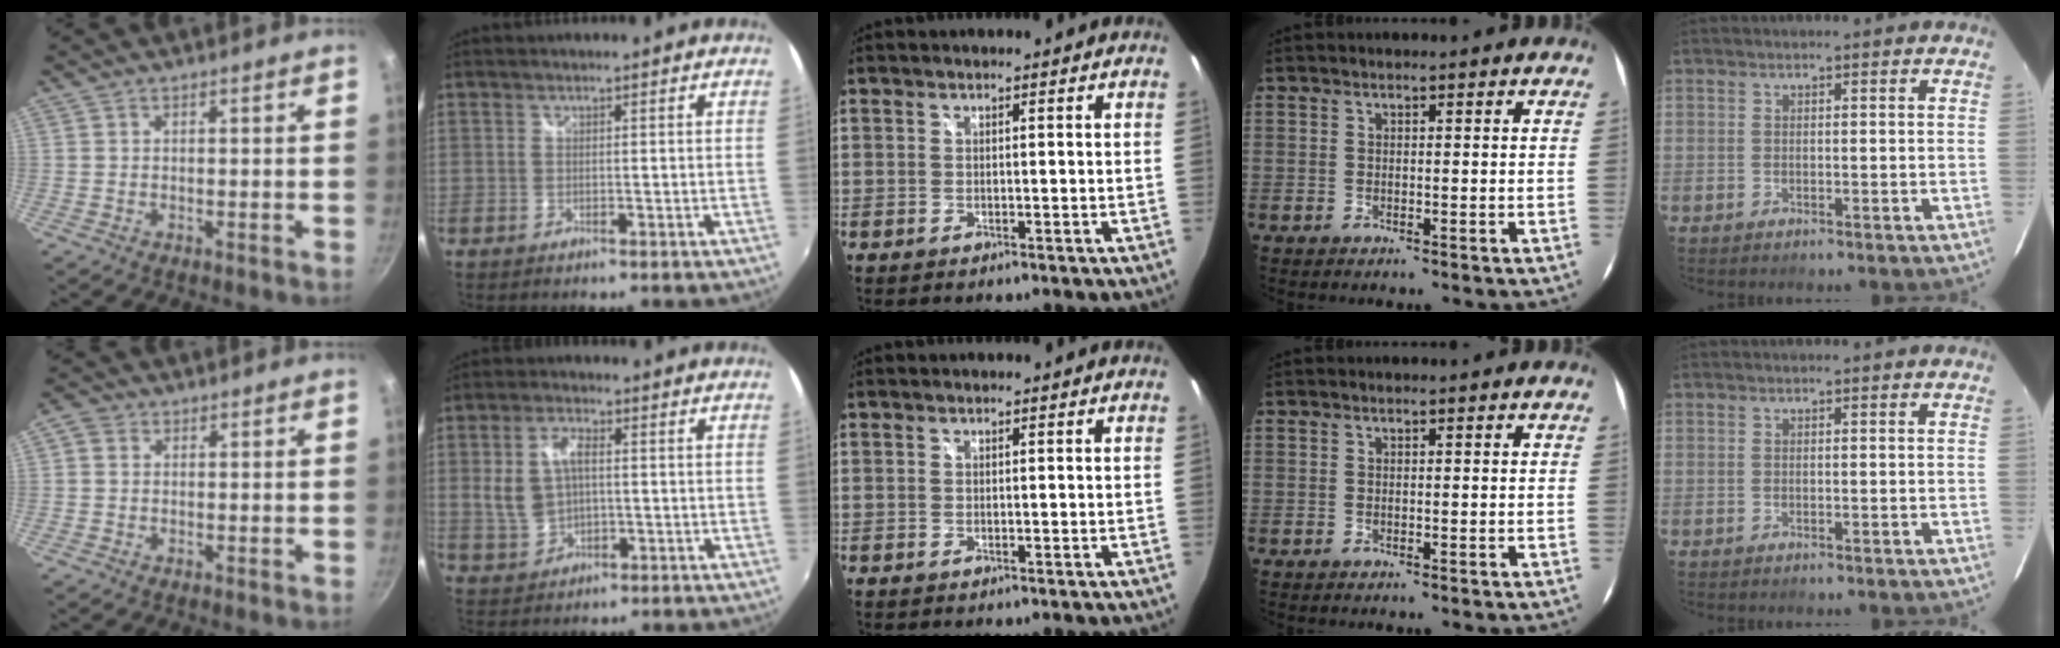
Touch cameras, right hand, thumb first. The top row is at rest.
{"thumb": {"total": 2.5, "force": [0.4, 2.2, 1.0], "torque": [-0.014, 0.005, 0.000]}, "index": {"total": 7.4, "force": [0.6, 4.6, 5.7], "torque": [-0.121, 0.009, 0.020]}}